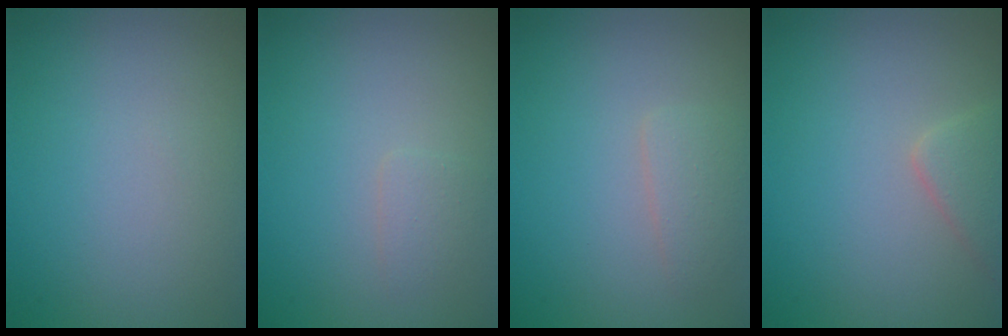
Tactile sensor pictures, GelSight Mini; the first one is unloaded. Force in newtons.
{"total": 1.0, "press": 1.0, "slide": 0.1}
{"total": 1.6, "press": 1.6, "slide": 0.0}
{"total": 2.1, "press": 2.1, "slide": 0.2}